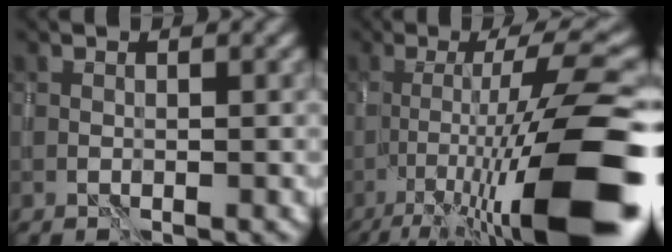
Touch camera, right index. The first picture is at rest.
{"total": 15.1, "force": [-6.3, 2.3, 13.6], "torque": [-0.209, 0.014, -0.091]}